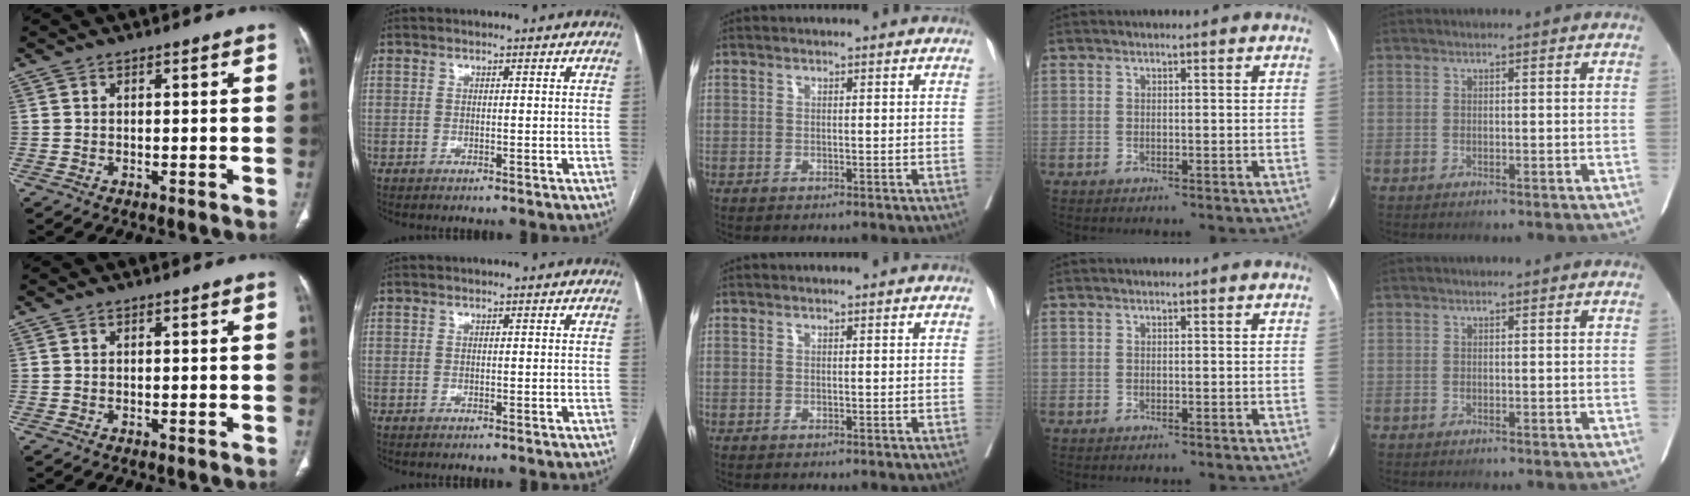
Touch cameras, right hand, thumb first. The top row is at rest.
{}